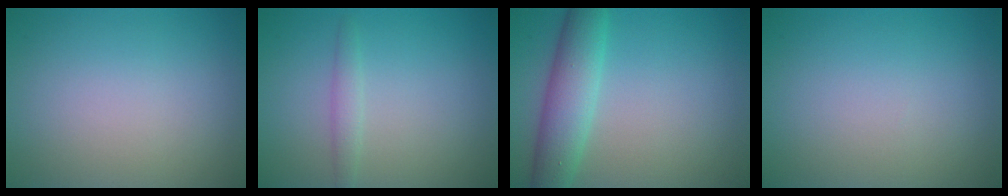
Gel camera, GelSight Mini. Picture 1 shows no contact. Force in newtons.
{"total": 1.3, "press": 1.3, "slide": 0.1}
{"total": 5.0, "press": 5.0, "slide": 0.3}
{"total": 0.0}